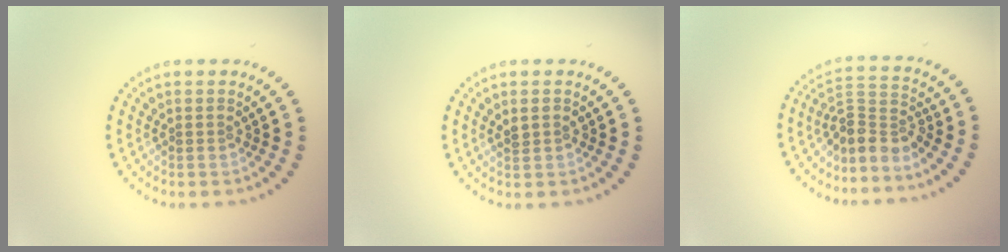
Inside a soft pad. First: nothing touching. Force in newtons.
{"total": 1.2, "press": 1.2, "slide": 0.2}
{"total": 3.3, "press": 2.3, "slide": 2.4}